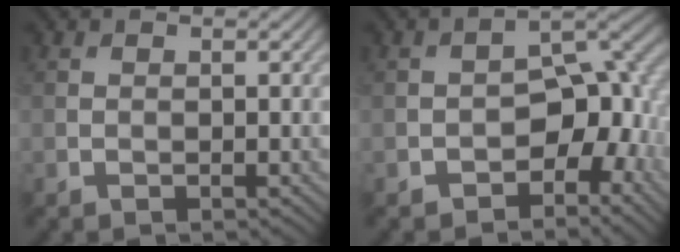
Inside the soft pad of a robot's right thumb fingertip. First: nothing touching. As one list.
[{"total": 7.6, "force": [-2.8, 4.6, 5.4], "torque": [-0.060, 0.004, -0.052]}]